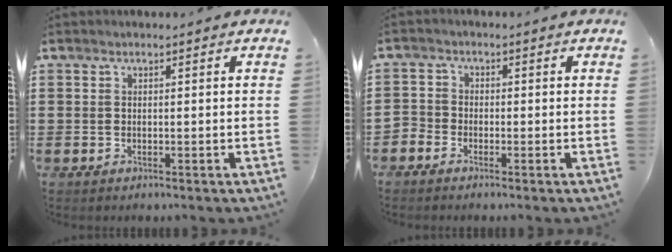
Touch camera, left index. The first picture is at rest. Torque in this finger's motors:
{"motor_torque": [-0.27, 0.50, 0.01, 0.00]}